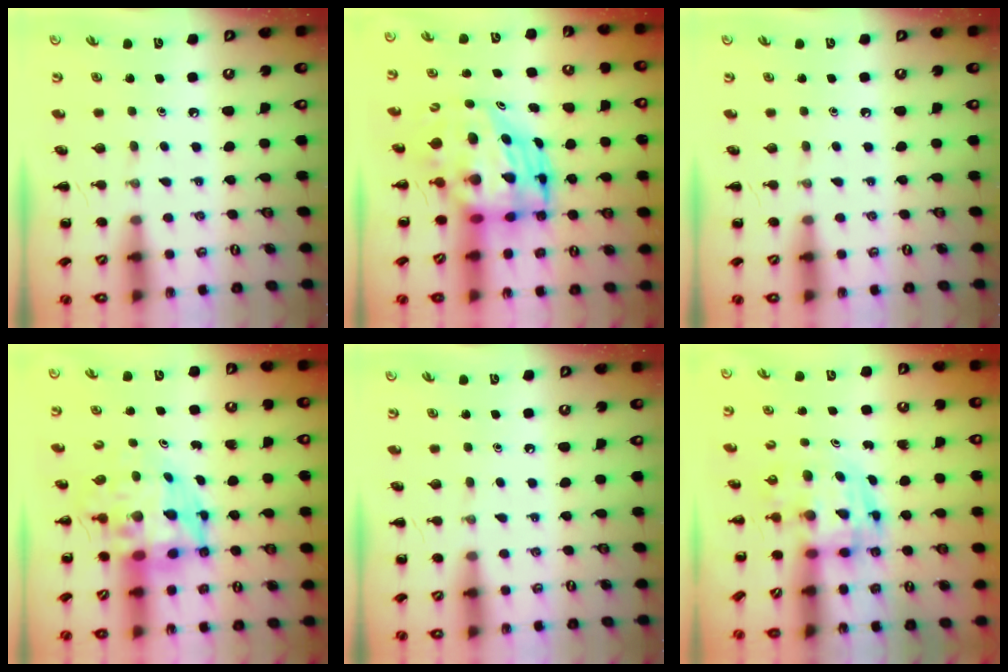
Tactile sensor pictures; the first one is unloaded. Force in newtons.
{"total": 8.6, "press": 8.3, "slide": 2.2}
{"total": 0.0}
{"total": 8.0, "press": 7.7, "slide": 2.2}
{"total": 0.0}
{"total": 3.6, "press": 3.5, "slide": 0.6}